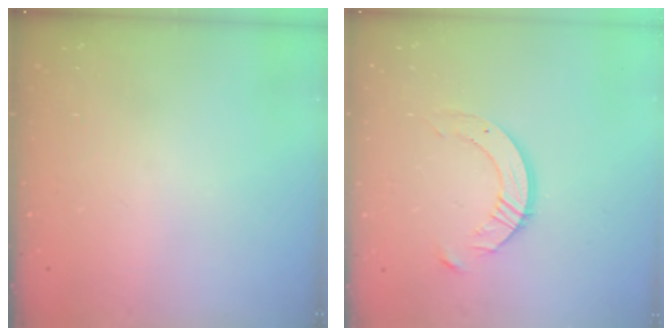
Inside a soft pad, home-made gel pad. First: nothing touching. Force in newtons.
{"total": 9.2, "press": 9.1, "slide": 0.8}